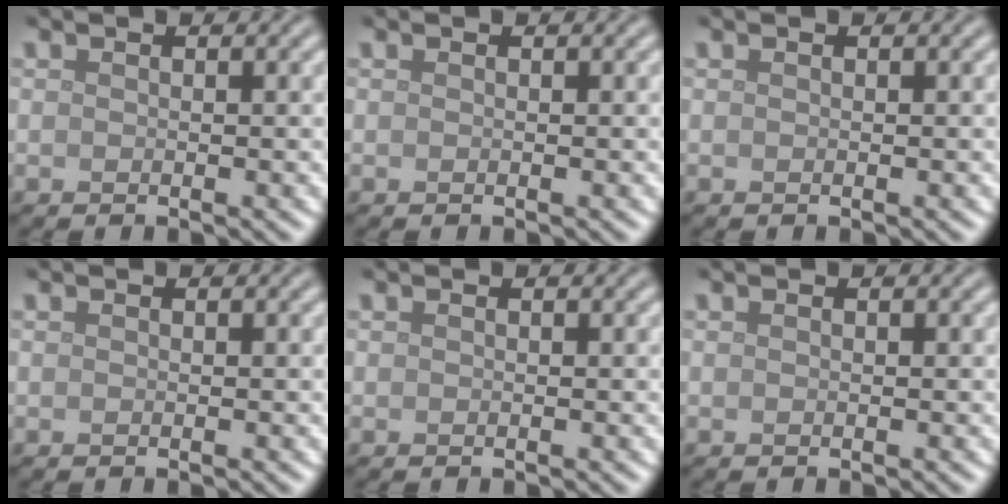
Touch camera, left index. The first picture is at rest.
{"total": 0.0}
{"total": 0.0}
{"total": 0.0}
{"total": 0.0}
{"total": 0.0}